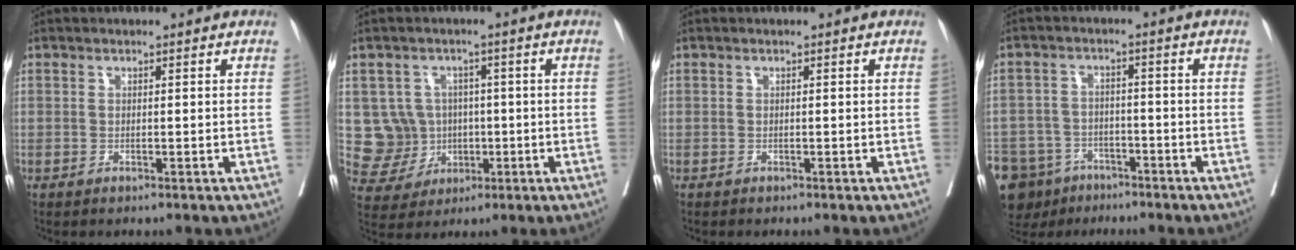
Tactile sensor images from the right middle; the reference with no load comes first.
{"total": 6.6, "force": [0.2, 6.6, 0.9], "torque": [-0.019, 0.014, 0.016]}
{"total": 0.0}
{"total": 13.6, "force": [-9.2, 9.1, 4.1], "torque": [-0.109, 0.001, -0.137]}